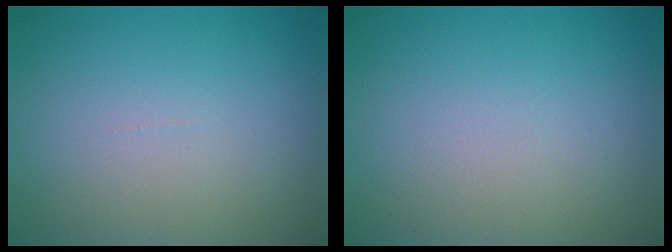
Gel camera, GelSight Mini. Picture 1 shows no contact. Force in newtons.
{"total": 0.0}